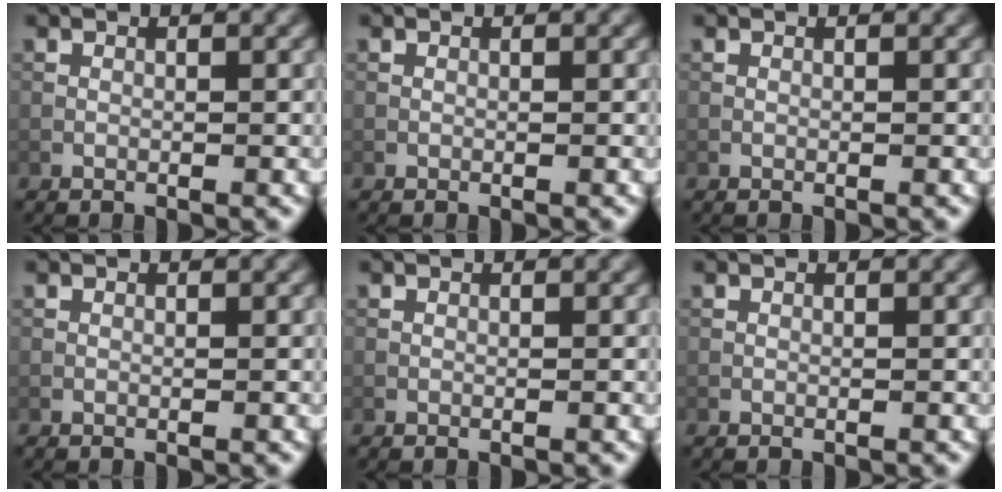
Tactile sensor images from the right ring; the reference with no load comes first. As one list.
[{"total": 0.0}, {"total": 0.0}, {"total": 0.0}, {"total": 0.0}, {"total": 0.0}]